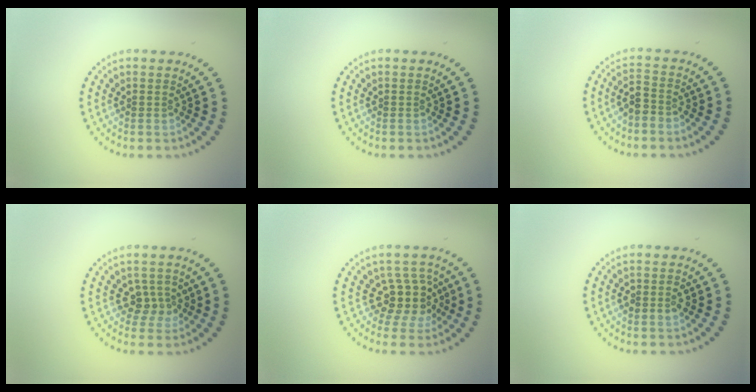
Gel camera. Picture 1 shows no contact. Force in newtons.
{"total": 0.0}
{"total": 2.1, "press": 1.8, "slide": 1.1}
{"total": 2.4, "press": 2.1, "slide": 1.0}
{"total": 3.7, "press": 3.0, "slide": 2.3}
{"total": 1.5, "press": 1.5, "slide": 0.3}